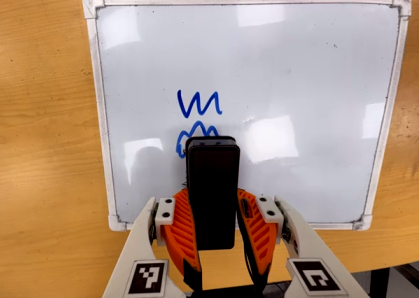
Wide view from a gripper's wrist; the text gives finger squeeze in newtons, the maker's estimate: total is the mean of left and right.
{"total": 7.4, "left": 5.9, "right": 8.9}